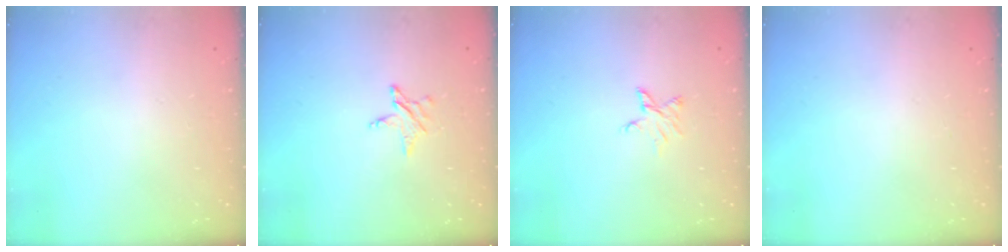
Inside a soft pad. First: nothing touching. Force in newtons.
{"total": 2.9, "press": 2.9, "slide": 0.3}
{"total": 3.5, "press": 3.5, "slide": 0.3}
{"total": 0.0}